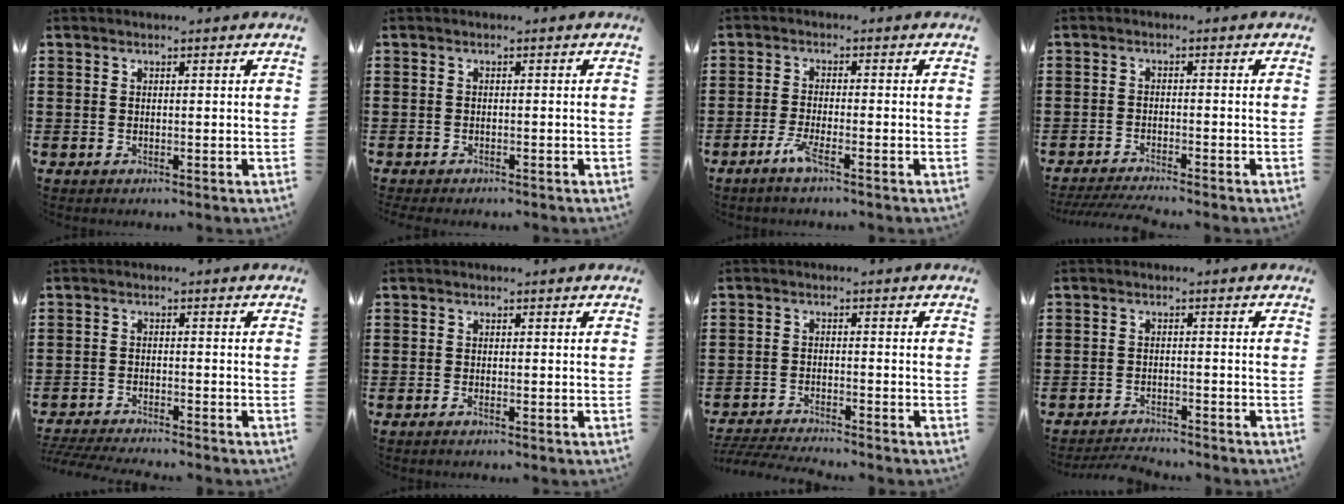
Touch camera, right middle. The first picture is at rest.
{"total": 0.6, "force": [-0.6, 0.1, 0.1], "torque": [-0.004, -0.003, -0.012]}
{"total": 3.4, "force": [-2.1, 0.3, 2.6], "torque": [-0.058, -0.004, -0.041]}
{"total": 2.5, "force": [-2.4, -0.2, 0.8], "torque": [-0.020, -0.004, -0.051]}
{"total": 3.1, "force": [-3.1, -0.1, 0.5], "torque": [-0.016, -0.005, -0.067]}
{"total": 0.7, "force": [-0.5, 0.1, 0.5], "torque": [-0.011, -0.004, -0.009]}
{"total": 3.4, "force": [-3.4, 0.0, 0.5], "torque": [-0.019, -0.005, -0.073]}
{"total": 2.7, "force": [-2.7, 0.2, 0.3], "torque": [-0.010, -0.002, -0.056]}